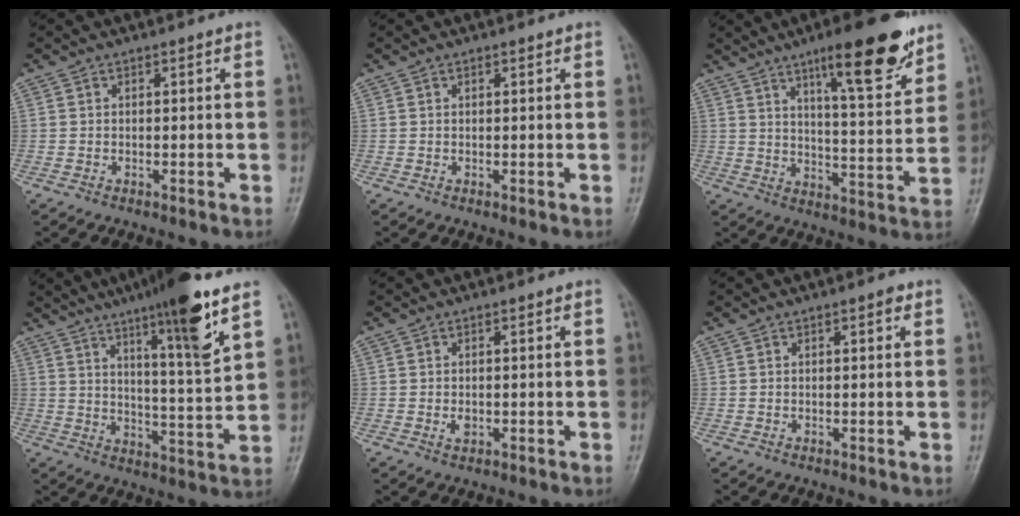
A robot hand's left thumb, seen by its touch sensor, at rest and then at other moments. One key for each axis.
{"total": 0.6, "fx": 0.4, "fy": 0.2, "fz": 0.4, "tx": -0.006, "ty": -0.001, "tz": 0.005}
{"total": 16.7, "fx": 10.5, "fy": 3.8, "fz": 12.4, "tx": -0.156, "ty": -0.058, "tz": 0.163}
{"total": 15.2, "fx": 9.2, "fy": 1.4, "fz": 12.0, "tx": -0.183, "ty": -0.053, "tz": 0.147}
{"total": 1.6, "fx": -0.1, "fy": 1.0, "fz": 1.2, "tx": -0.015, "ty": -0.002, "tz": -0.001}
{"total": 1.4, "fx": 0.6, "fy": 0.4, "fz": 1.1, "tx": -0.014, "ty": 0.001, "tz": 0.007}